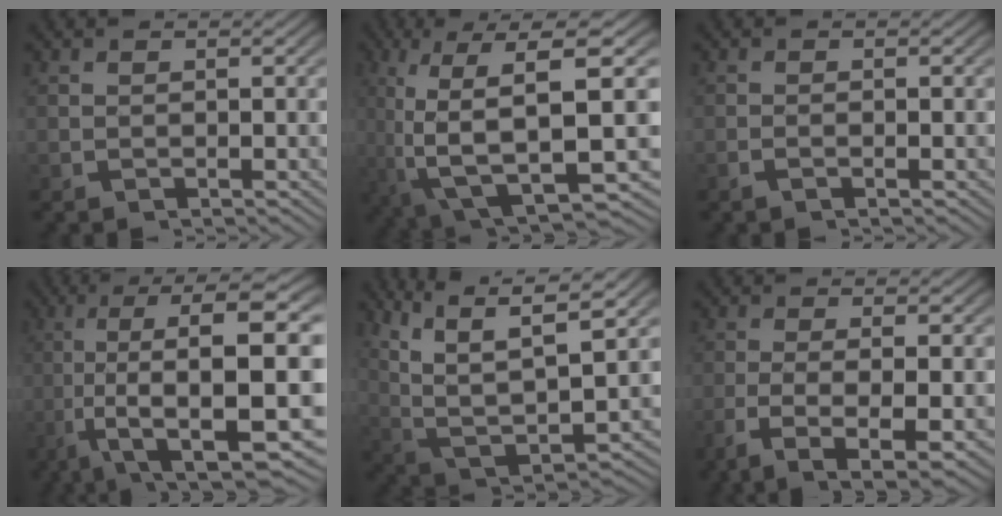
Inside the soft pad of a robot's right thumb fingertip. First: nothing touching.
{"total": 15.5, "force": [-3.0, 8.6, 12.6], "torque": [-0.263, -0.050, -0.024]}
{"total": 0.7, "force": [-0.5, 0.0, 0.6], "torque": [-0.014, 0.002, -0.011]}
{"total": 17.6, "force": [-2.3, 8.8, 15.1], "torque": [-0.285, -0.053, -0.003]}
{"total": 13.0, "force": [1.6, 8.8, 9.4], "torque": [-0.207, -0.046, 0.040]}
{"total": 7.1, "force": [-2.6, 2.7, 6.0], "torque": [-0.124, -0.026, -0.027]}